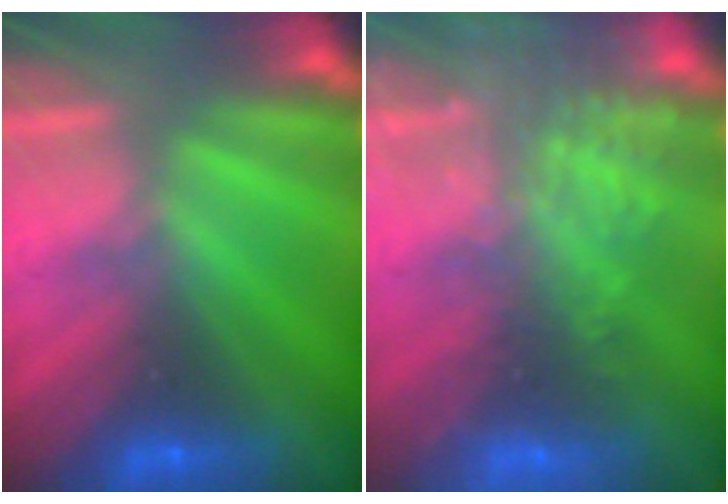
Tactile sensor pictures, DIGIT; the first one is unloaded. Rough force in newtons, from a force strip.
{"total": 6.6}